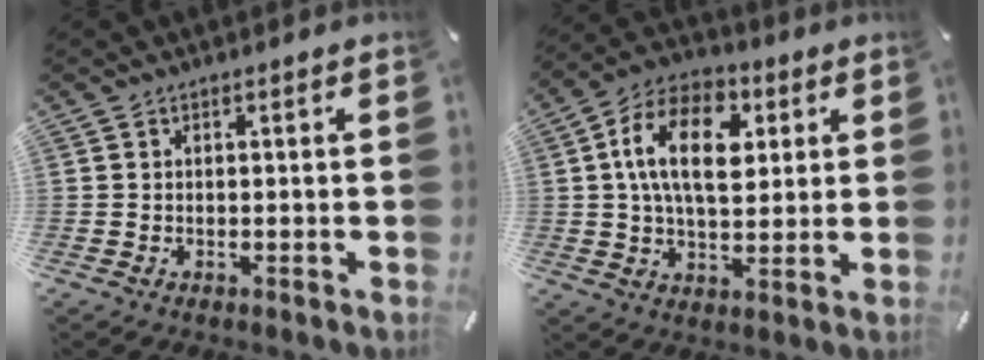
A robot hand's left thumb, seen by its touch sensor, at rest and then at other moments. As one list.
[{"total": 15.7, "force": [3.8, 9.9, 11.6], "torque": [-0.217, 0.013, 0.064]}]